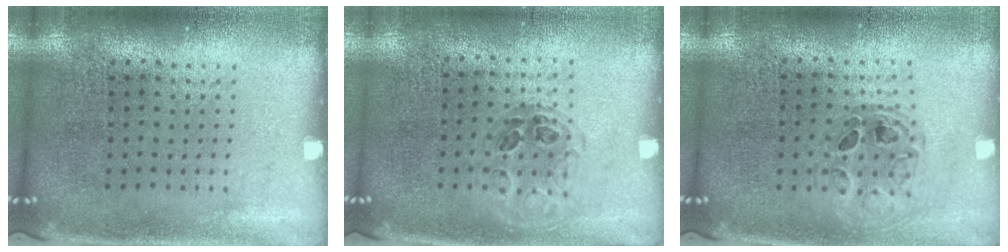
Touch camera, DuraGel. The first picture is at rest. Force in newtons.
{"total": 1.0, "press": 0.8, "slide": 0.6}
{"total": 0.9, "press": 0.9, "slide": 0.2}